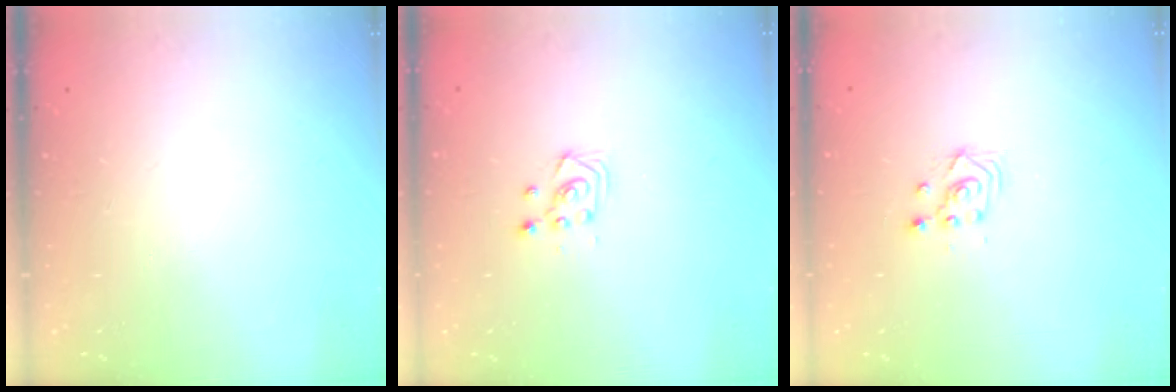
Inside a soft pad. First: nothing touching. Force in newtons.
{"total": 3.0, "press": 3.0, "slide": 0.5}
{"total": 2.3, "press": 2.3, "slide": 0.2}